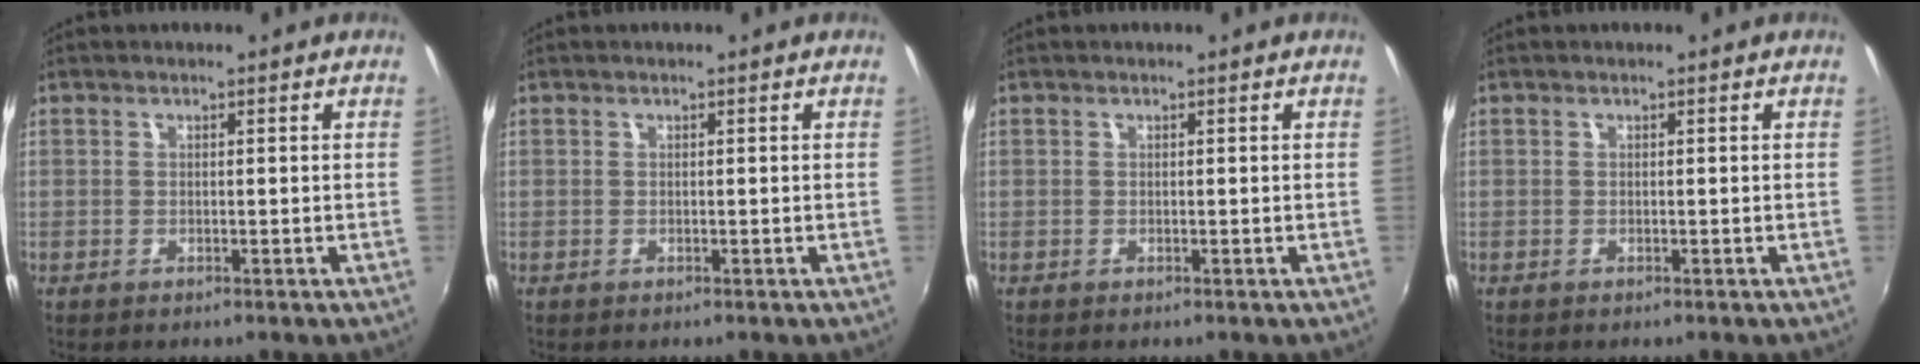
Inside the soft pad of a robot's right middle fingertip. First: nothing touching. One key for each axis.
{"total": 0.0}
{"total": 0.0}
{"total": 0.0}